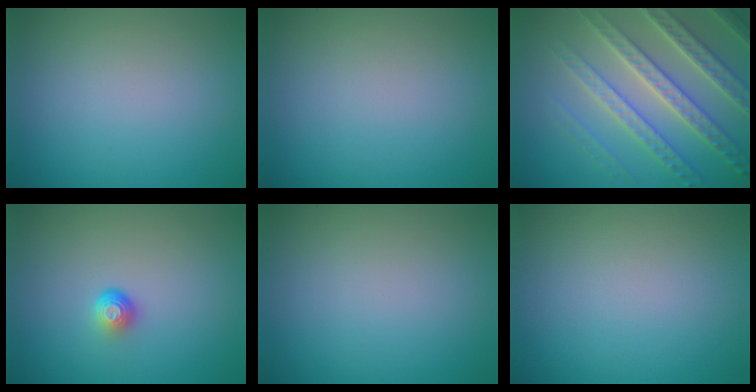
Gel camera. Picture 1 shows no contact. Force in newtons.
{"total": 0.0}
{"total": 7.0, "press": 6.8, "slide": 1.7}
{"total": 1.5, "press": 0.9, "slide": 1.2}
{"total": 0.0}
{"total": 0.0}